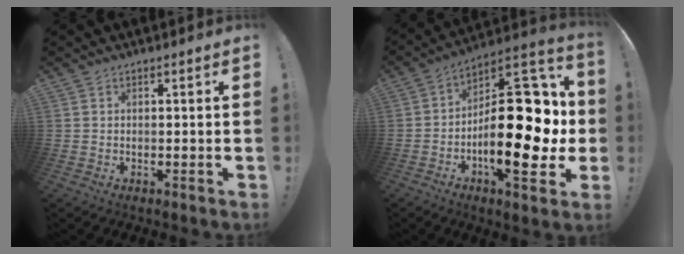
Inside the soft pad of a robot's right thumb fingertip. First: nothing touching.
{"total": 27.5, "force": [-3.7, 12.6, 24.2], "torque": [-0.356, 0.014, -0.046]}